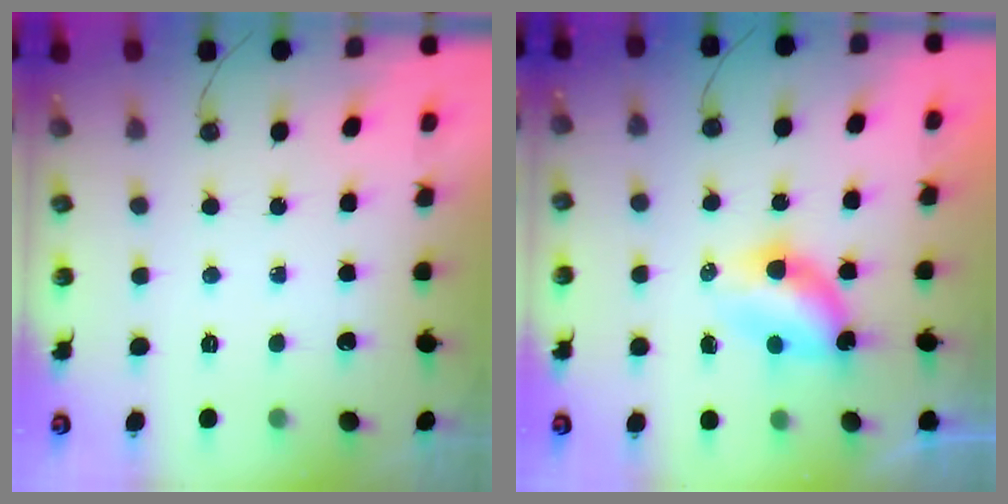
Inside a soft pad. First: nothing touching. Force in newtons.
{"total": 5.2, "press": 5.2, "slide": 0.3}